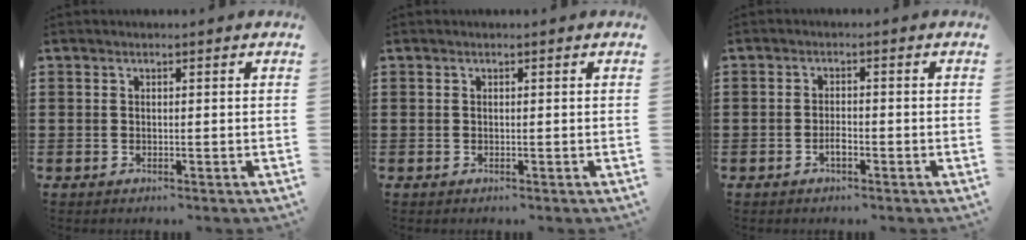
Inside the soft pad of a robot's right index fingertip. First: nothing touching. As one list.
[{"total": 0.0}, {"total": 2.0, "force": [-1.1, 0.6, 1.6], "torque": [-0.033, -0.002, -0.018]}]